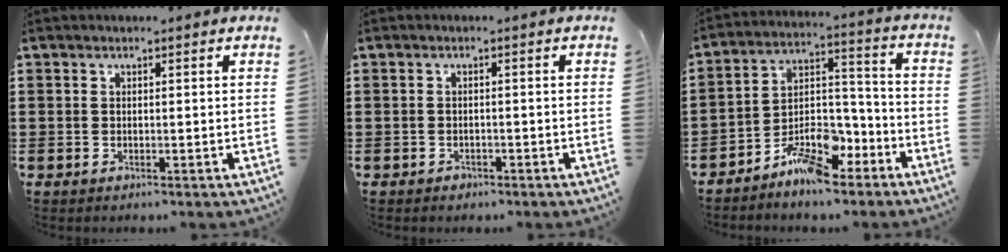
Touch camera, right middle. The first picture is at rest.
{"total": 0.7, "force": [-0.6, 0.4, 0.1], "torque": [-0.004, 0.000, -0.014]}
{"total": 8.9, "force": [-7.2, 3.5, 3.9], "torque": [-0.071, 0.024, -0.137]}